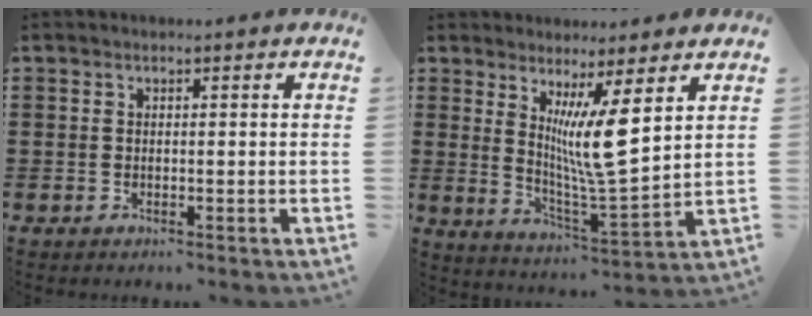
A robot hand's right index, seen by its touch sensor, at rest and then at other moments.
{"total": 8.9, "force": [3.9, 0.0, 7.9], "torque": [-0.143, -0.028, 0.063]}